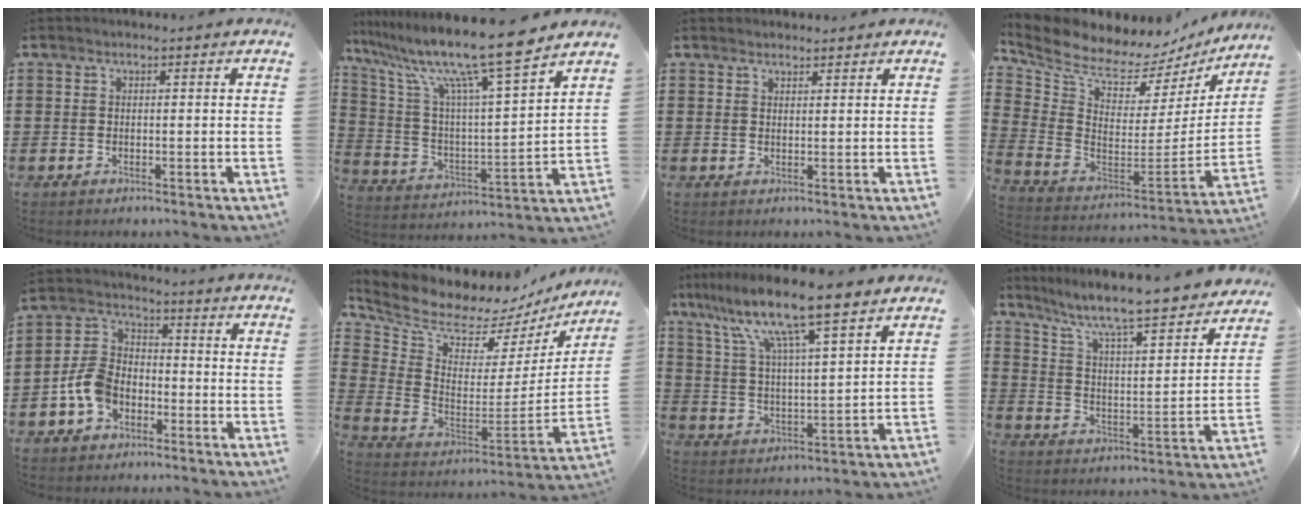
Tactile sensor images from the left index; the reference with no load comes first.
{"total": 13.5, "force": [10.7, 0.3, 8.3], "torque": [-0.190, -0.069, 0.174]}
{"total": 1.4, "force": [1.4, 0.4, -0.1], "torque": [-0.002, 0.003, 0.027]}
{"total": 7.6, "force": [6.8, 2.6, 2.4], "torque": [-0.090, -0.062, 0.115]}
{"total": 7.5, "force": [-3.6, 5.1, 4.1], "torque": [-0.114, 0.012, -0.078]}
{"total": 7.5, "force": [7.0, 2.3, 1.5], "torque": [-0.077, -0.064, 0.117]}
{"total": 10.7, "force": [8.3, 0.5, 6.6], "torque": [-0.157, -0.040, 0.137]}
{"total": 6.9, "force": [5.9, 0.1, 3.7], "torque": [-0.097, -0.050, 0.090]}